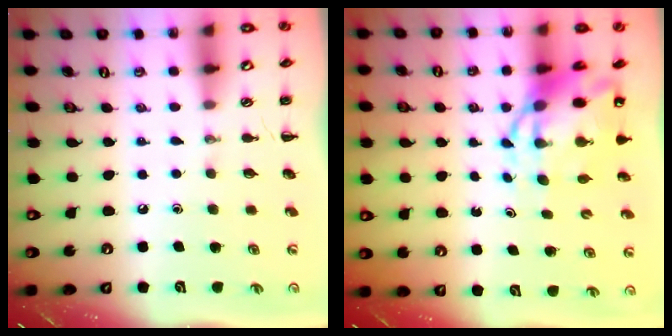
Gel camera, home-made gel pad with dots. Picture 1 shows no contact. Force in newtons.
{"total": 9.0, "press": 8.7, "slide": 2.3}